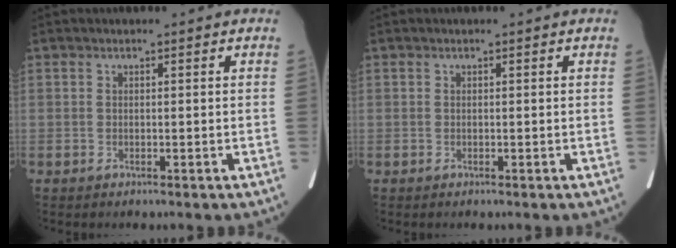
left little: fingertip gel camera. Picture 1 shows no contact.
{"total": 0.0}